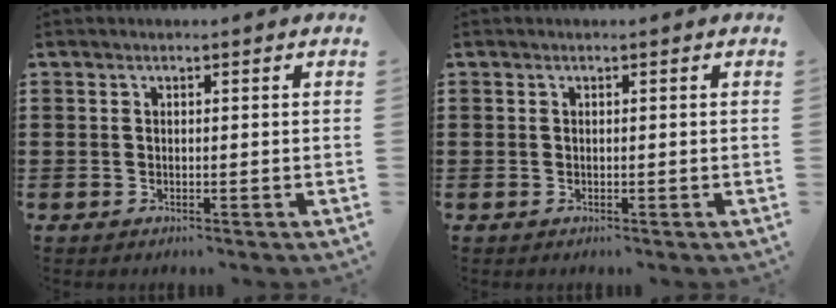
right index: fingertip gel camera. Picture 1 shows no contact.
{"total": 0.0}